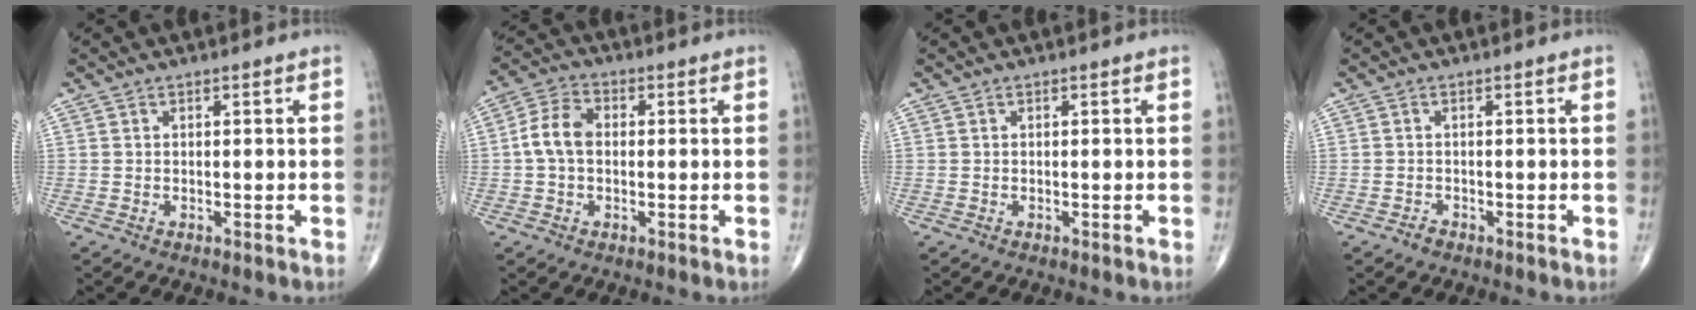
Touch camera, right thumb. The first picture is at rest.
{"total": 6.5, "force": [-0.1, 4.4, 4.8], "torque": [-0.094, 0.021, -0.011]}
{"total": 0.0}
{"total": 1.0, "force": [-0.8, 0.6, 0.2], "torque": [-0.004, 0.001, -0.016]}